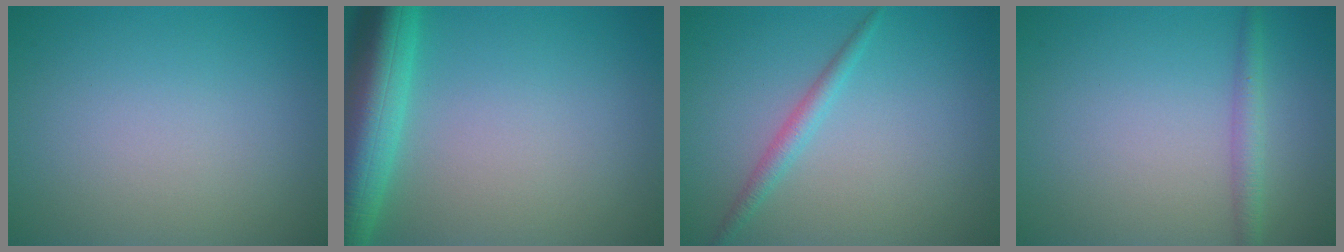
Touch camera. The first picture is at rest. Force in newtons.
{"total": 8.2, "press": 8.1, "slide": 0.4}
{"total": 1.7, "press": 1.7, "slide": 0.1}
{"total": 1.8, "press": 1.8, "slide": 0.1}